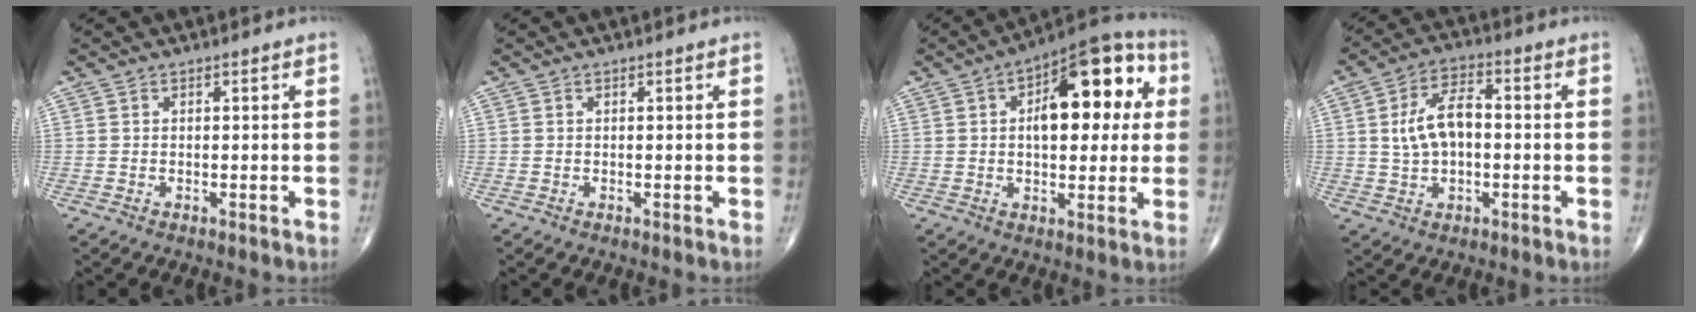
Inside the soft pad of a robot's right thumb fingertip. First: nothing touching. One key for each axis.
{"total": 0.0}
{"total": 18.7, "fx": 3.9, "fy": 9.0, "fz": 15.9, "tx": -0.182, "ty": 0.024, "tz": 0.048}
{"total": 7.7, "fx": 0.2, "fy": 4.2, "fz": 6.4, "tx": -0.115, "ty": 0.017, "tz": -0.001}